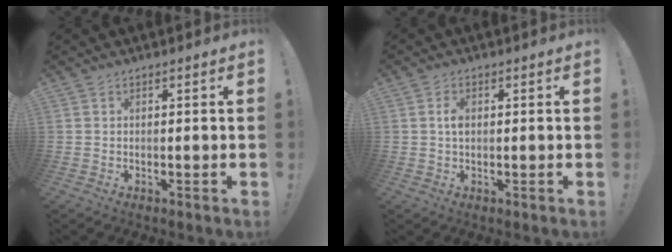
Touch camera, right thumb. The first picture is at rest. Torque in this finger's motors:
{"motor_torque": [0.58, 0.39, 0.31, -0.24, 0.02]}